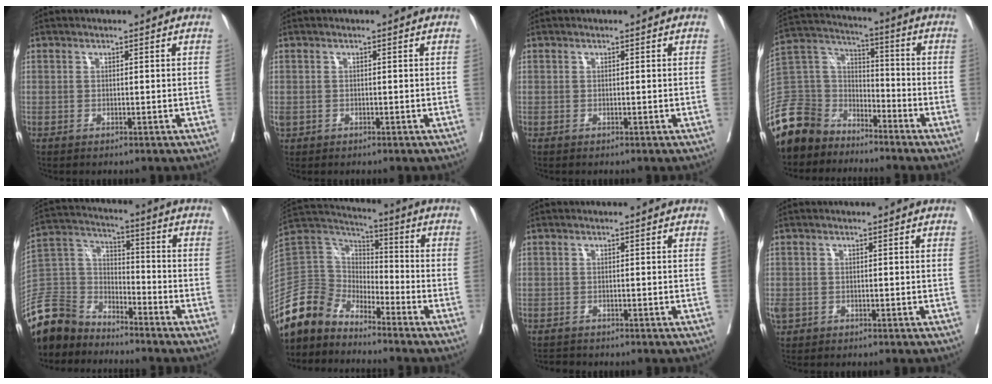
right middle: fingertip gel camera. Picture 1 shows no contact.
{"total": 1.5, "force": [-0.4, 1.2, 0.8], "torque": [-0.024, 0.003, -0.003]}
{"total": 0.0}
{"total": 16.1, "force": [-13.1, 8.5, 4.0], "torque": [-0.110, 0.031, -0.250]}
{"total": 13.0, "force": [-11.6, 5.1, 2.8], "torque": [-0.067, 0.019, -0.231]}
{"total": 12.1, "force": [-11.0, 4.6, 2.5], "torque": [-0.065, 0.036, -0.224]}
{"total": 1.4, "force": [-1.3, 0.4, -0.1], "torque": [-0.004, -0.005, -0.022]}
{"total": 2.4, "force": [-0.9, 1.8, 1.2], "torque": [-0.036, 0.000, -0.012]}